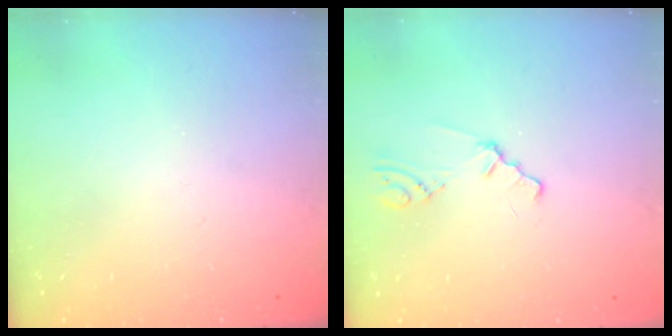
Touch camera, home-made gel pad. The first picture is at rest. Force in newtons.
{"total": 0.7, "press": 0.7, "slide": 0.3}